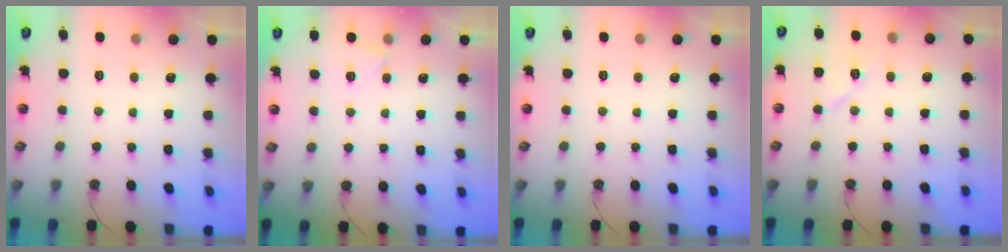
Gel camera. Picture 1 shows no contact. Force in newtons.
{"total": 4.3, "press": 3.9, "slide": 1.6}
{"total": 0.0}
{"total": 7.5, "press": 7.3, "slide": 1.6}